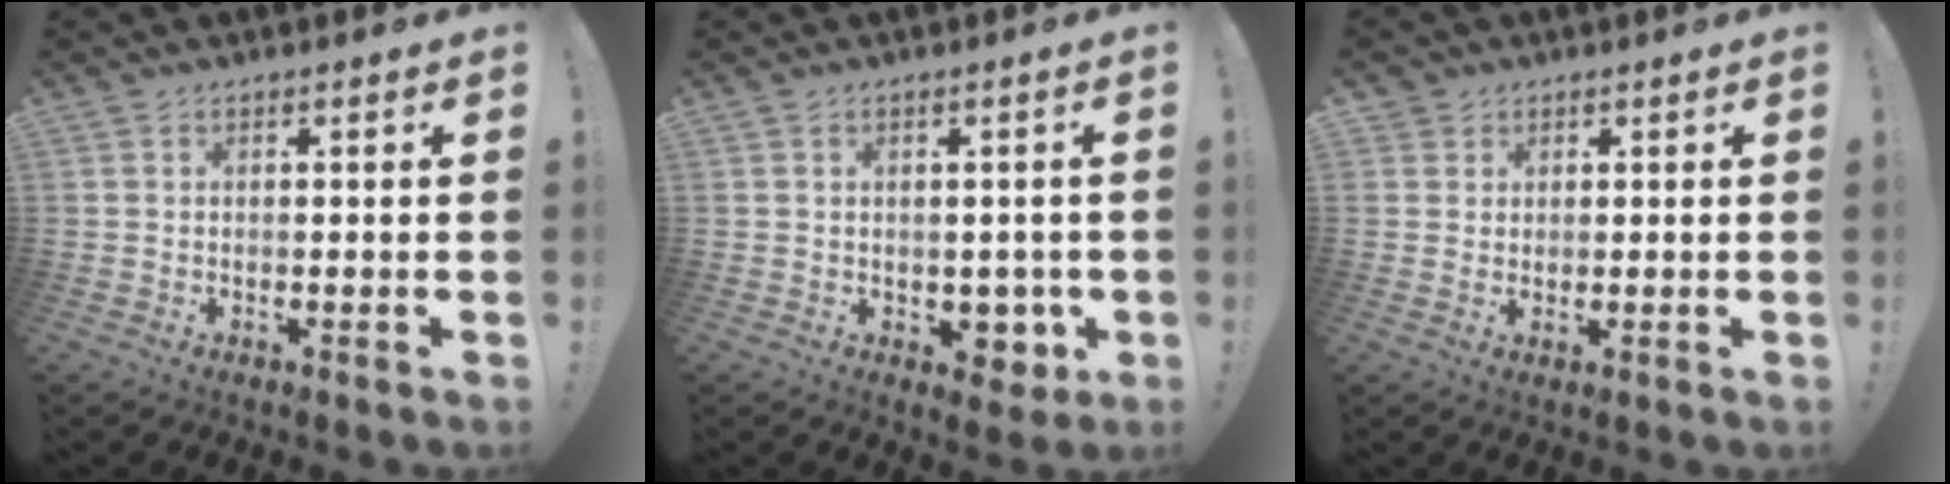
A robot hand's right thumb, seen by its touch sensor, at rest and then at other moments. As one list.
[{"total": 5.8, "force": [-0.8, 4.7, 3.3], "torque": [-0.019, 0.003, -0.006]}, {"total": 2.5, "force": [1.7, 1.9, 0.2], "torque": [-0.001, -0.008, 0.031]}]